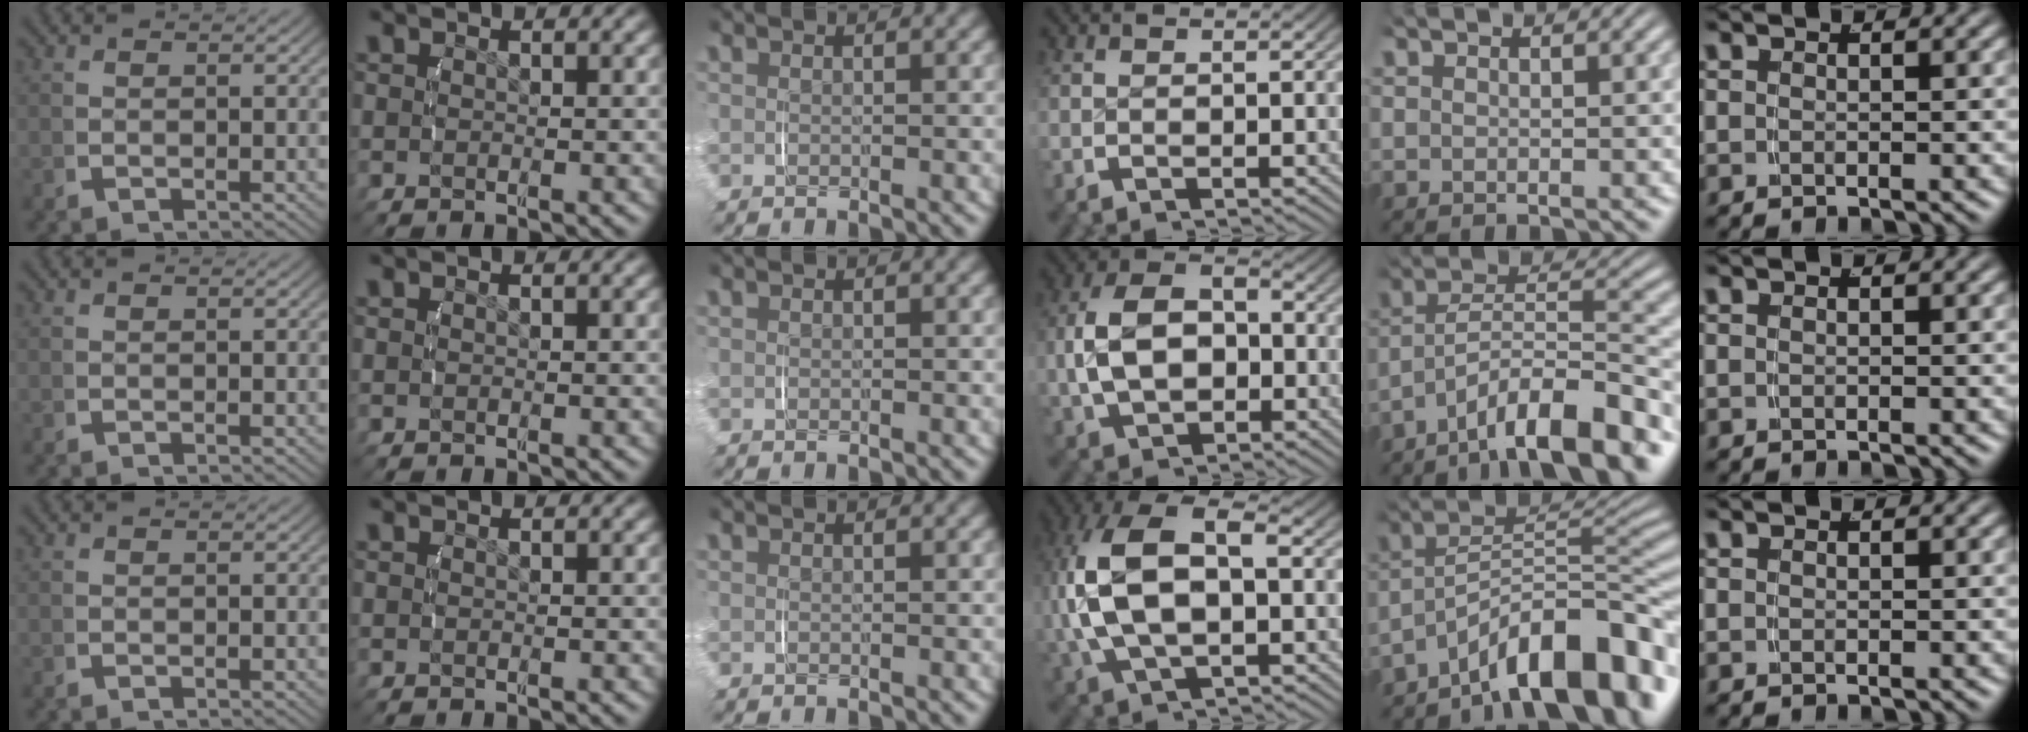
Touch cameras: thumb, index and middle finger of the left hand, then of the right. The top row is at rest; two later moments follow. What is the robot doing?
{"motion": "lift_and_place", "object": "pen bag"}